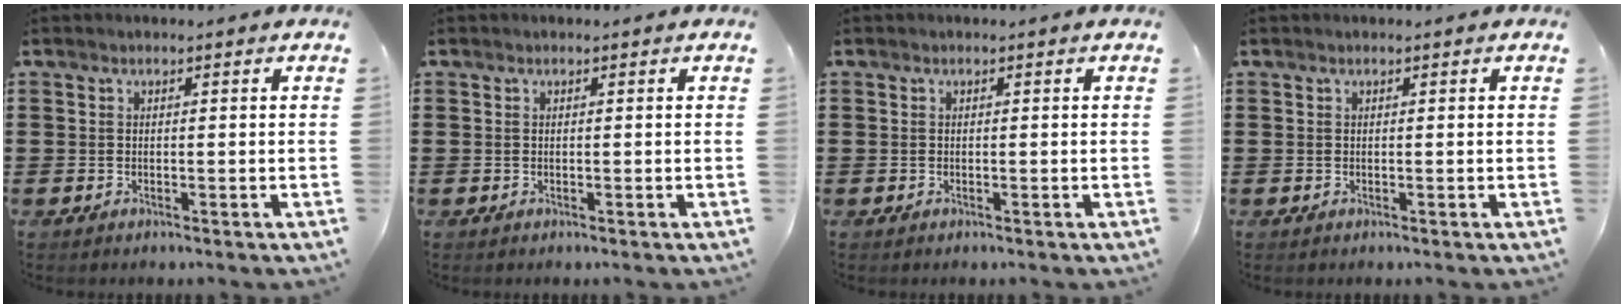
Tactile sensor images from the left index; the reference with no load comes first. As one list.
[{"total": 0.0}, {"total": 0.0}, {"total": 0.0}]